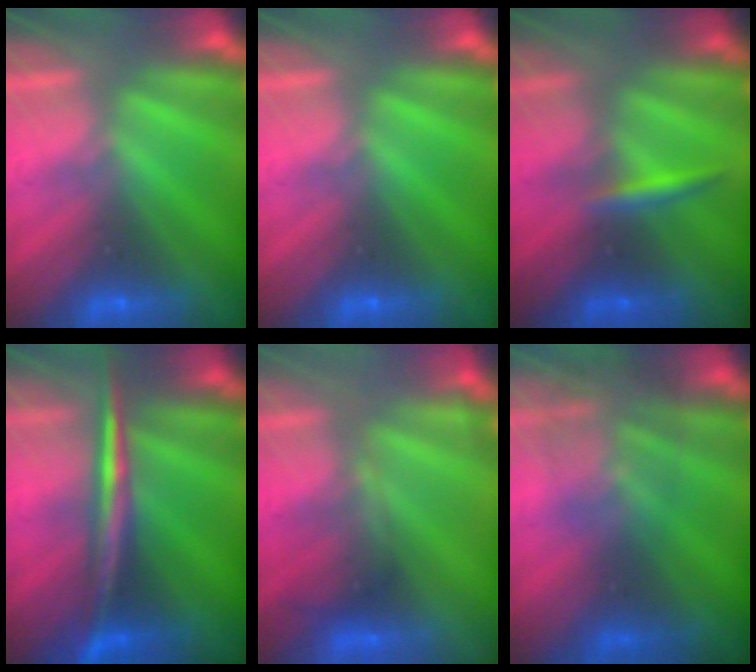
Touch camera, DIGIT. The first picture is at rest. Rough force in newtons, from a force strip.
{"total": 0.0}
{"total": 2.4}
{"total": 2.9}
{"total": 4.8}
{"total": 1.5}